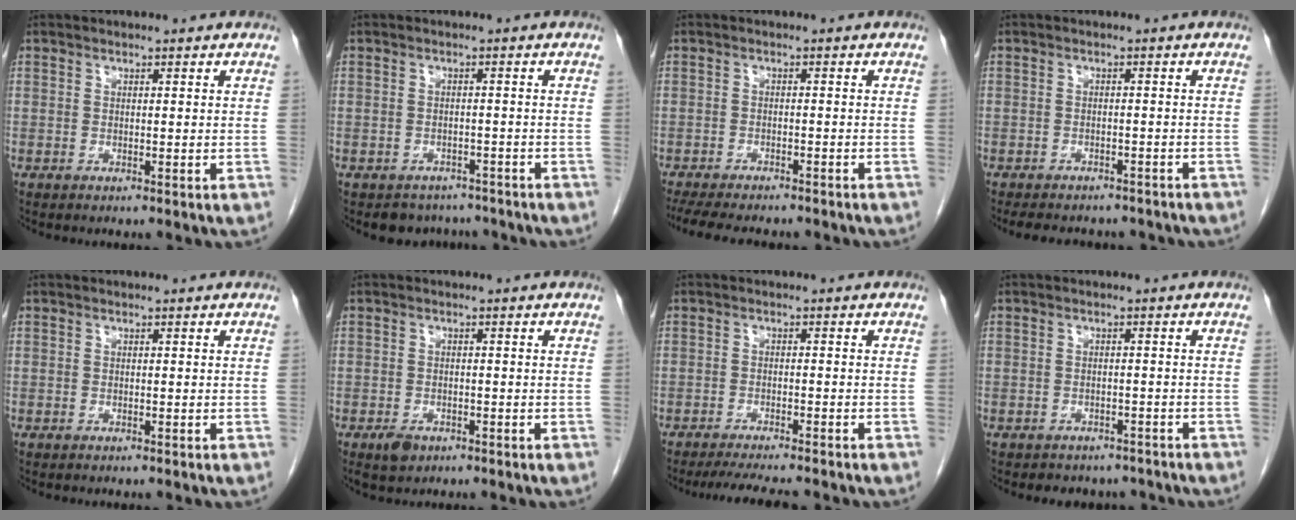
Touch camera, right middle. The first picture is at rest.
{"total": 4.7, "force": [-4.1, 2.3, -0.2], "torque": [0.007, 0.008, -0.052]}
{"total": 13.9, "force": [-11.9, 3.4, 6.3], "torque": [-0.120, -0.018, -0.158]}
{"total": 12.3, "force": [-10.5, 4.4, 4.5], "torque": [-0.081, 0.001, -0.118]}
{"total": 0.0}
{"total": 2.5, "force": [-1.5, 1.5, 1.3], "torque": [-0.024, -0.001, -0.018]}
{"total": 8.1, "force": [-7.2, 0.6, 3.7], "torque": [-0.054, -0.018, -0.107]}
{"total": 6.1, "force": [-5.4, 2.9, 0.7], "torque": [-0.008, 0.005, -0.056]}